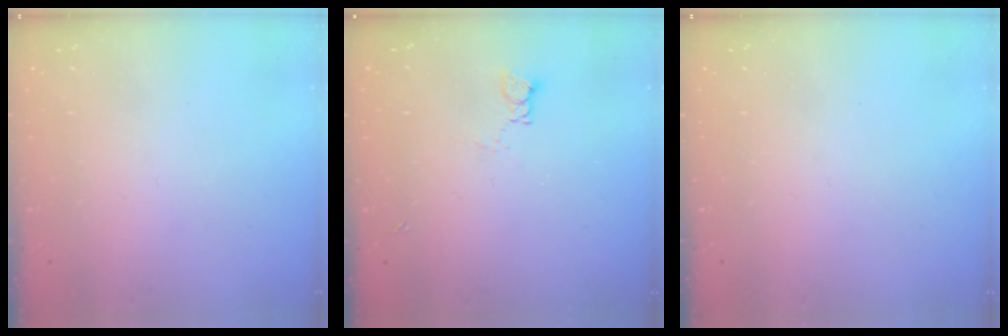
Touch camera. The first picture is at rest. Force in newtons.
{"total": 2.8, "press": 2.8, "slide": 0.4}
{"total": 0.0}